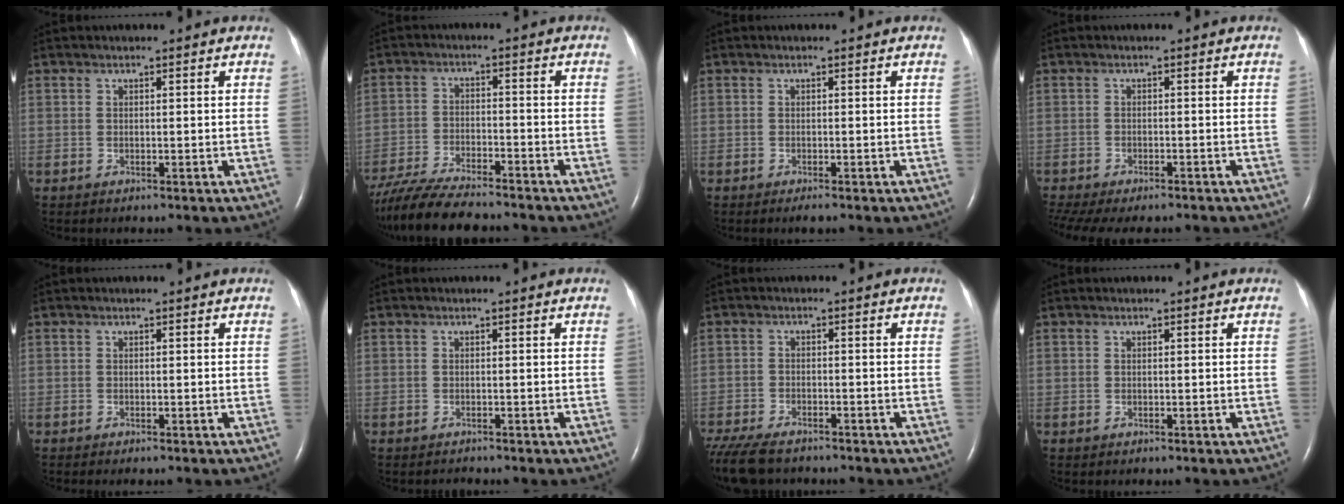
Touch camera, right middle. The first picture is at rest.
{"total": 13.8, "force": [-12.0, 2.0, 6.4], "torque": [-0.120, -0.022, -0.193]}
{"total": 0.9, "force": [-0.7, 0.0, 0.6], "torque": [-0.014, -0.003, -0.010]}
{"total": 12.8, "force": [-10.6, 3.8, 6.0], "torque": [-0.137, -0.009, -0.141]}
{"total": 0.9, "force": [-0.8, 0.1, 0.5], "torque": [-0.007, -0.002, -0.009]}
{"total": 0.6, "force": [-0.6, 0.0, -0.1], "torque": [-0.005, -0.004, -0.008]}
{"total": 10.9, "force": [-8.9, 3.5, 5.2], "torque": [-0.112, -0.020, -0.144]}
{"total": 0.0}